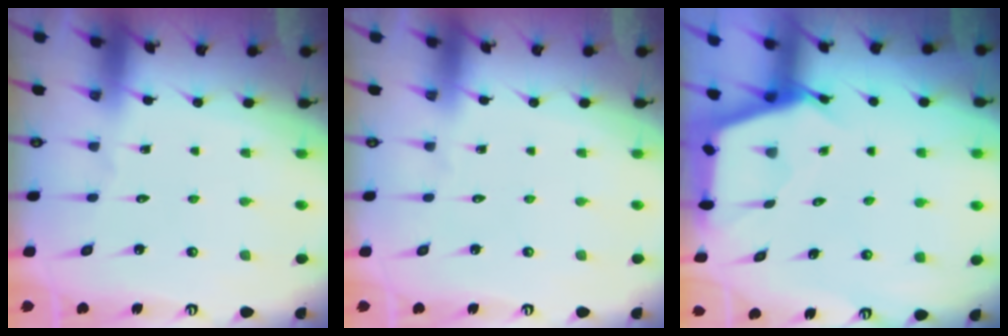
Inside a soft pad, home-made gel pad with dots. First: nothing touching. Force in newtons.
{"total": 0.0}
{"total": 2.7, "press": 2.7, "slide": 0.3}